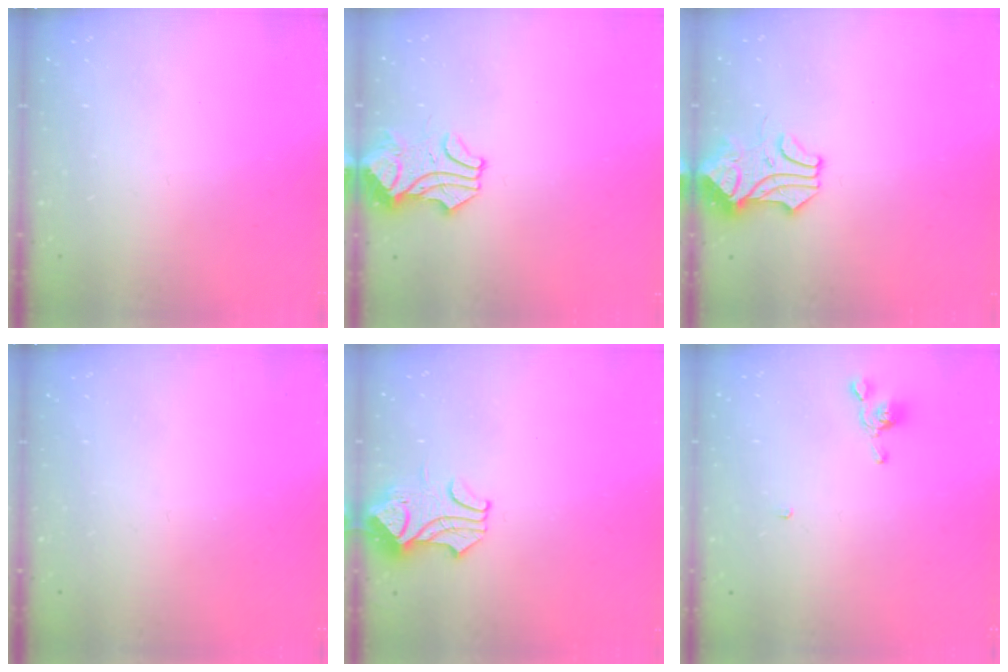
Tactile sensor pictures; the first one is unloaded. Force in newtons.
{"total": 1.6, "press": 1.4, "slide": 0.8}
{"total": 1.1, "press": 1.0, "slide": 0.2}
{"total": 0.0}
{"total": 0.6, "press": 0.1, "slide": 0.6}
{"total": 2.0, "press": 2.0, "slide": 0.3}